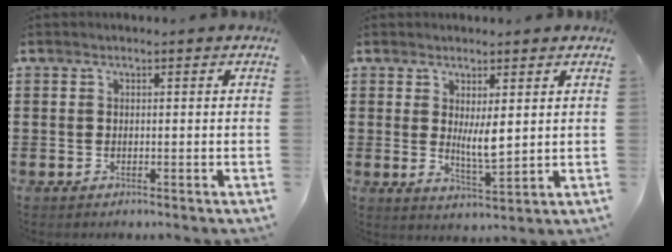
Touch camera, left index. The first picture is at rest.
{"total": 4.9, "force": [1.4, 1.3, 4.5], "torque": [-0.072, -0.010, 0.024]}